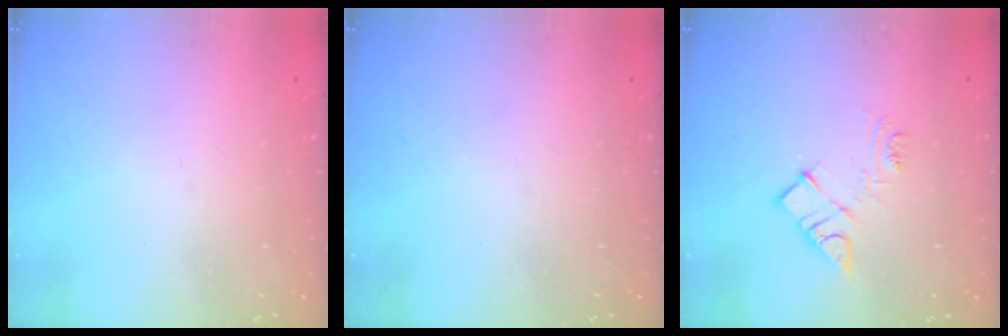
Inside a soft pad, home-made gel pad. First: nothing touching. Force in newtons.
{"total": 0.0}
{"total": 9.3, "press": 9.3, "slide": 0.5}